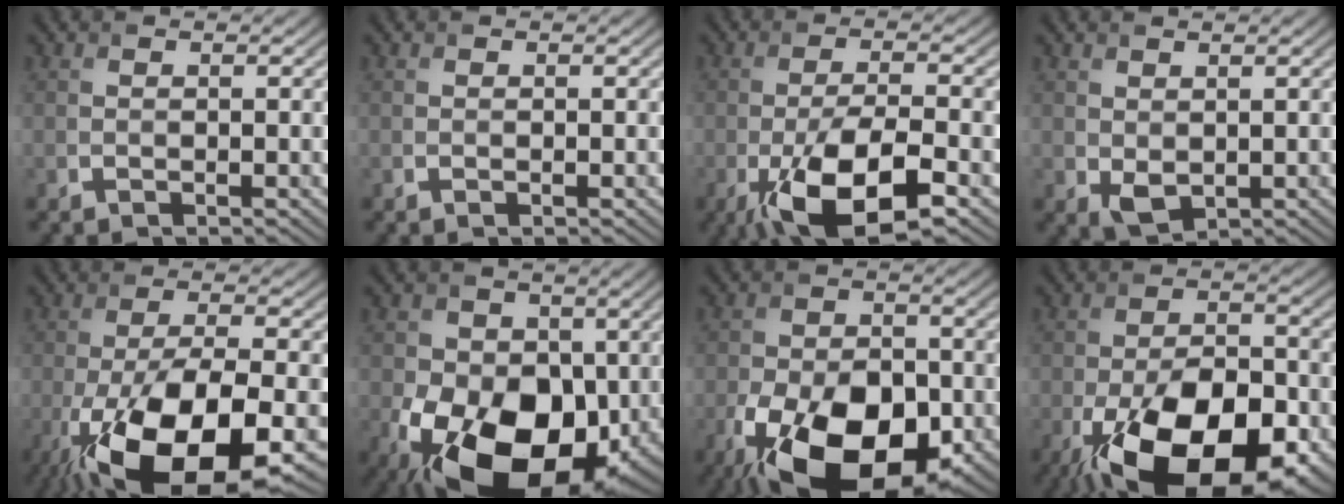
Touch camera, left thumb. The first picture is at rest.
{"total": 0.5, "force": [-0.1, 0.2, 0.5], "torque": [-0.008, -0.002, 0.000]}
{"total": 11.6, "force": [-5.2, 4.2, 9.4], "torque": [-0.185, -0.018, -0.092]}
{"total": 2.3, "force": [0.3, 1.5, 1.7], "torque": [-0.038, -0.008, 0.013]}
{"total": 17.1, "force": [-7.7, 6.7, 13.7], "torque": [-0.268, -0.033, -0.121]}
{"total": 17.9, "force": [-4.7, 11.8, 12.6], "torque": [-0.197, -0.038, -0.070]}
{"total": 17.7, "force": [-7.9, 10.0, 12.2], "torque": [-0.218, -0.037, -0.120]}
{"total": 18.8, "force": [-9.0, 9.5, 13.6], "torque": [-0.234, -0.040, -0.137]}